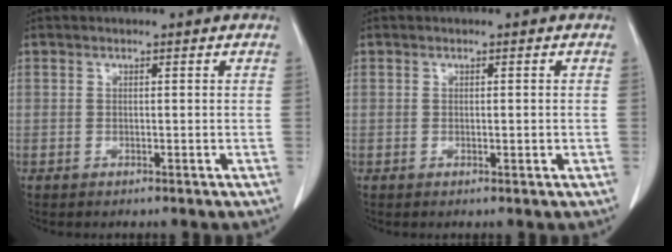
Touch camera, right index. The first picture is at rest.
{"total": 1.1, "force": [0.0, 0.3, 1.0], "torque": [-0.019, -0.004, 0.002]}